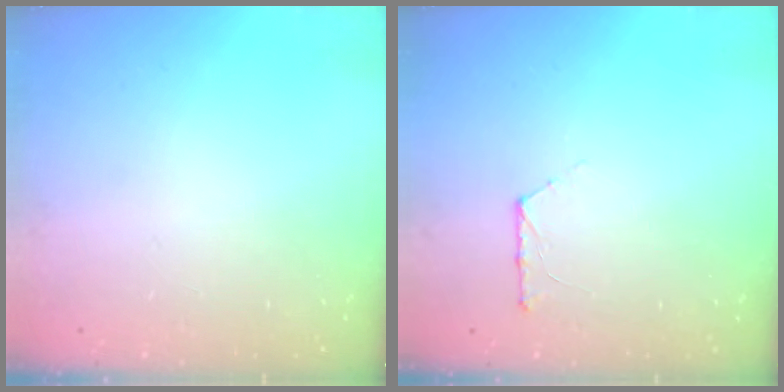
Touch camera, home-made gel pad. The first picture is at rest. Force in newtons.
{"total": 6.0, "press": 6.0, "slide": 0.7}